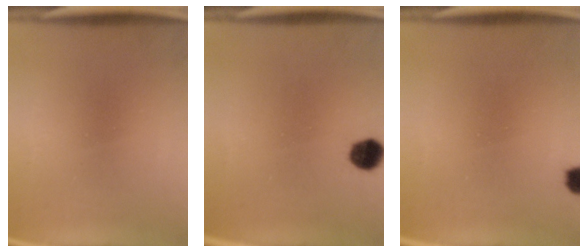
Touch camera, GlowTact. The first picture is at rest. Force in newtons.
{"total": 4.5}
{"total": 2.2}